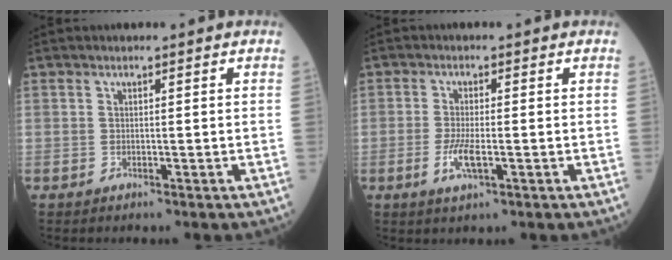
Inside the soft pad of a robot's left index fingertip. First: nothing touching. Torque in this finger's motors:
{"motor_torque": [1.06, 0.15, 0.44, 0.17]}